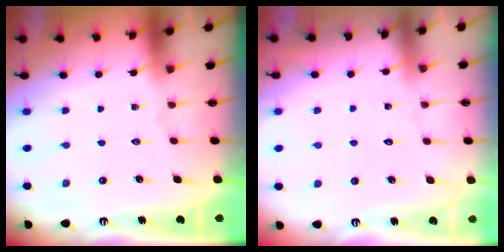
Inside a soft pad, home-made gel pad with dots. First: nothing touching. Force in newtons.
{"total": 4.3, "press": 4.3, "slide": 0.3}